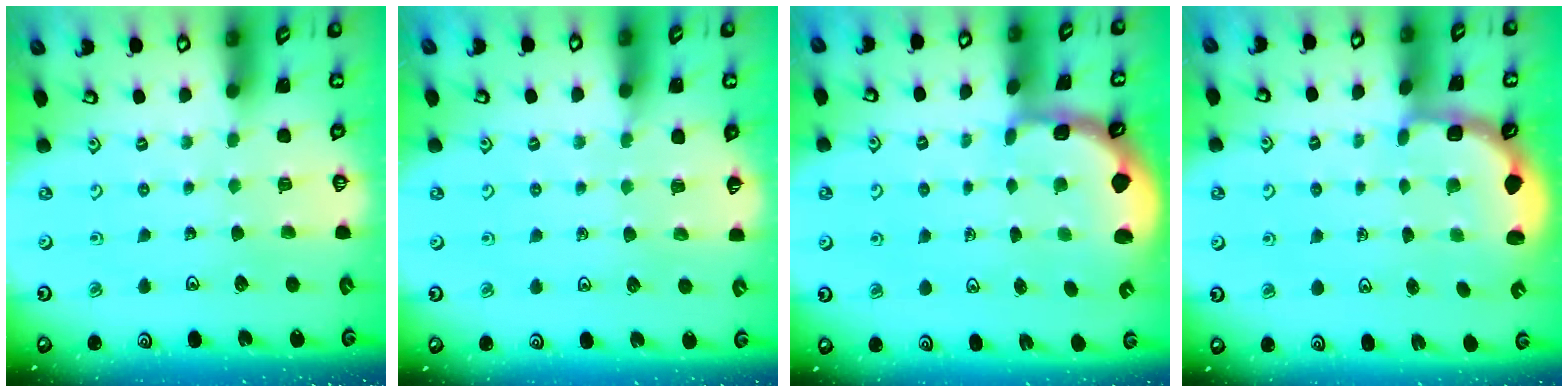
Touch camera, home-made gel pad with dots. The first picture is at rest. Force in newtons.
{"total": 4.2, "press": 4.1, "slide": 0.5}
{"total": 1.9, "press": 1.8, "slide": 0.6}
{"total": 2.9, "press": 2.0, "slide": 2.1}